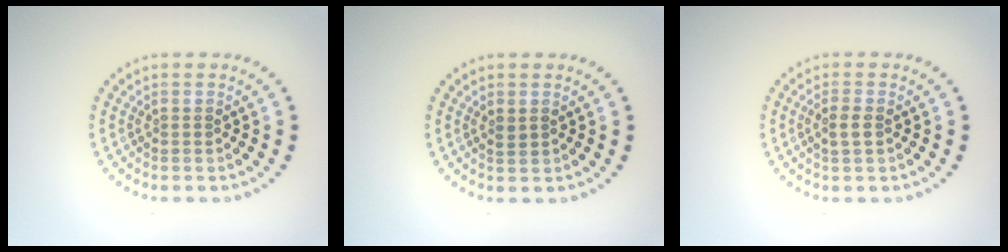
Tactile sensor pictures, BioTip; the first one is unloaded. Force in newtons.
{"total": 0.9, "press": 0.8, "slide": 0.2}
{"total": 1.4, "press": 1.3, "slide": 0.3}